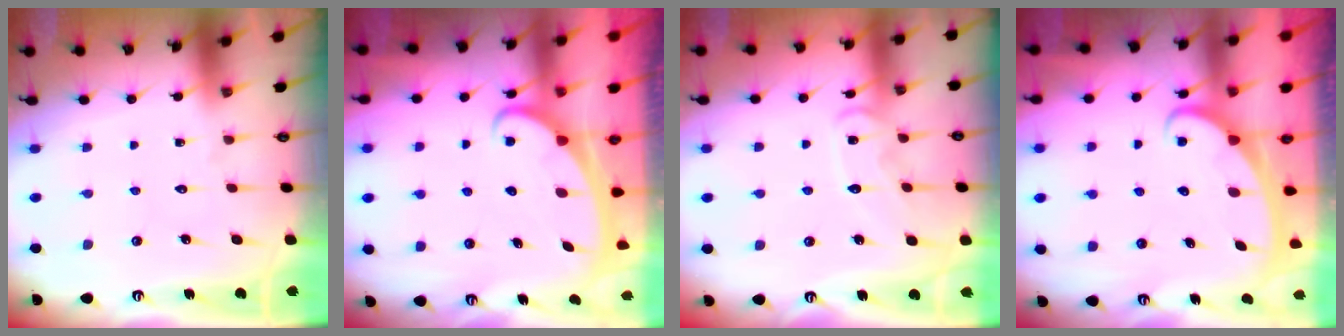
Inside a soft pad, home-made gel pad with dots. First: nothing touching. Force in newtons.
{"total": 2.3, "press": 2.3, "slide": 0.3}
{"total": 9.6, "press": 9.6, "slide": 0.7}
{"total": 2.4, "press": 2.4, "slide": 0.4}